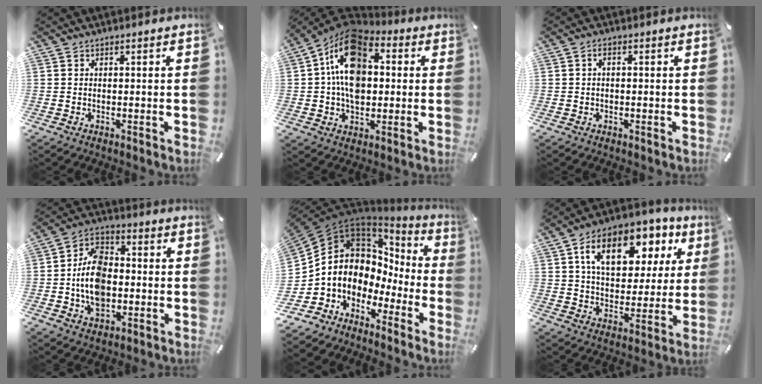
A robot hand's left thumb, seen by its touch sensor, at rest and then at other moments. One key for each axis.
{"total": 16.2, "fx": 2.3, "fy": 11.3, "fz": 11.4, "tx": -0.216, "ty": -0.005, "tz": 0.037}
{"total": 1.2, "fx": 0.1, "fy": 0.6, "fz": 1.1, "tx": -0.022, "ty": 0.004, "tz": 0.001}
{"total": 13.1, "fx": -2.0, "fy": 9.5, "fz": 8.9, "tx": -0.176, "ty": 0.015, "tz": -0.034}
{"total": 9.1, "fx": 1.1, "fy": 7.9, "fz": 4.2, "tx": -0.107, "ty": -0.049, "tz": 0.011}
{"total": 17.0, "fx": 7.7, "fy": 10.5, "fz": 10.9, "tx": -0.178, "ty": -0.015, "tz": 0.133}